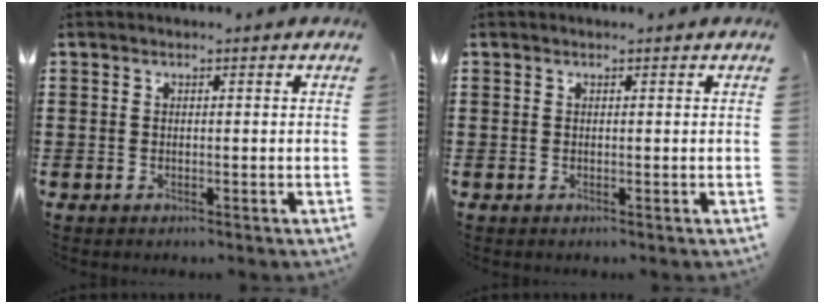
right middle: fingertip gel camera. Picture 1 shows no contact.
{"total": 0.0}